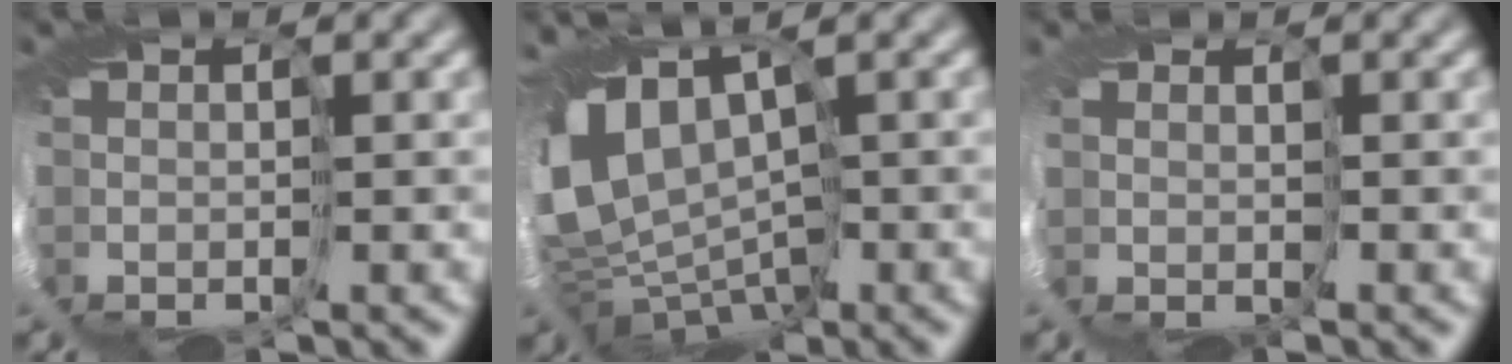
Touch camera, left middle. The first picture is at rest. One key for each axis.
{"total": 6.2, "fx": 0.4, "fy": 3.8, "fz": 4.9, "tx": -0.120, "ty": -0.007, "tz": 0.007}
{"total": 1.1, "fx": 0.8, "fy": 0.2, "fz": -0.7, "tx": -0.002, "ty": 0.001, "tz": 0.007}